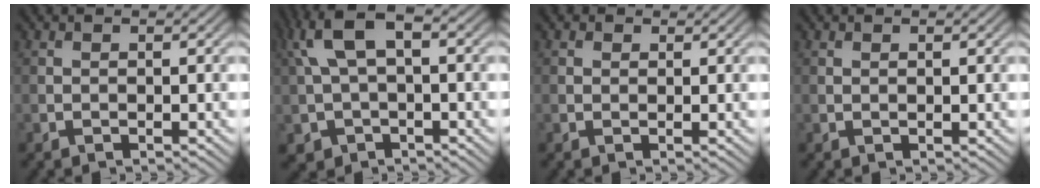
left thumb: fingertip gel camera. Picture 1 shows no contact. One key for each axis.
{"total": 8.7, "fx": 1.0, "fy": 5.4, "fz": 6.7, "tx": -0.163, "ty": 0.005, "tz": 0.016}
{"total": 0.8, "fx": 0.4, "fy": 0.7, "fz": 0.2, "tx": -0.003, "ty": 0.000, "tz": 0.006}
{"total": 0.0}